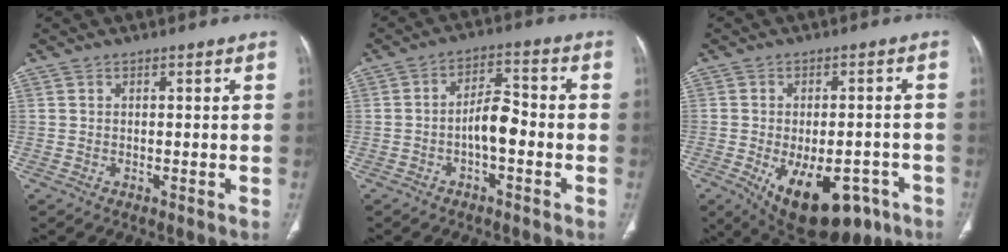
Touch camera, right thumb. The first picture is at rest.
{"total": 6.2, "force": [-1.8, 2.8, 5.2], "torque": [-0.081, 0.032, -0.035]}
{"total": 17.5, "force": [-8.3, 9.0, 12.5], "torque": [-0.162, 0.011, -0.101]}